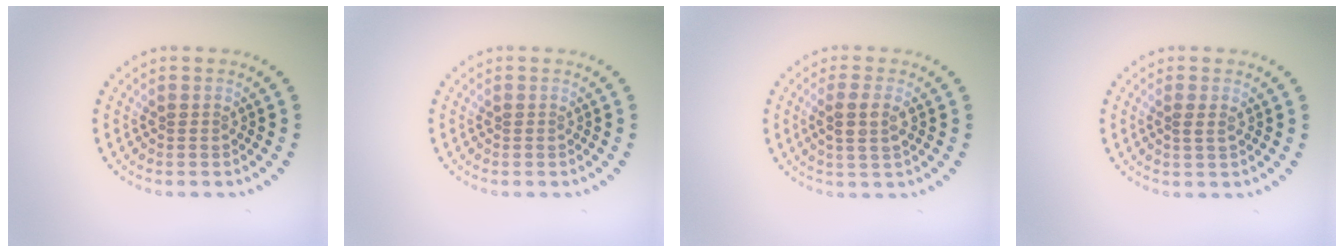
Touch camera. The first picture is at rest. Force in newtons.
{"total": 0.0}
{"total": 2.2, "press": 2.0, "slide": 0.8}
{"total": 0.5, "press": 0.4, "slide": 0.3}